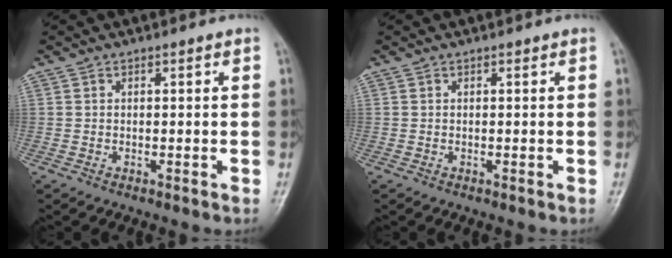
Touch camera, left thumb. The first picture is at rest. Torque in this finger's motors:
{"motor_torque": [0.00, 0.00, 0.03, -0.03, 0.00]}